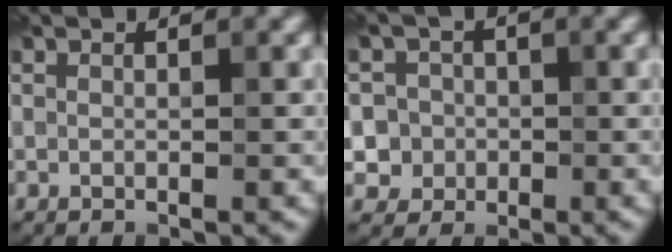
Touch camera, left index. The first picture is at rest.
{"total": 4.4, "force": [-0.7, 4.3, 0.7], "torque": [0.013, 0.016, -0.026]}